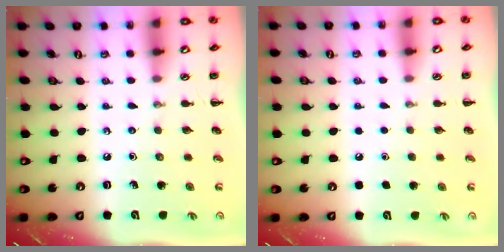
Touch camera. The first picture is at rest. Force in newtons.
{"total": 1.6, "press": 1.6, "slide": 0.1}